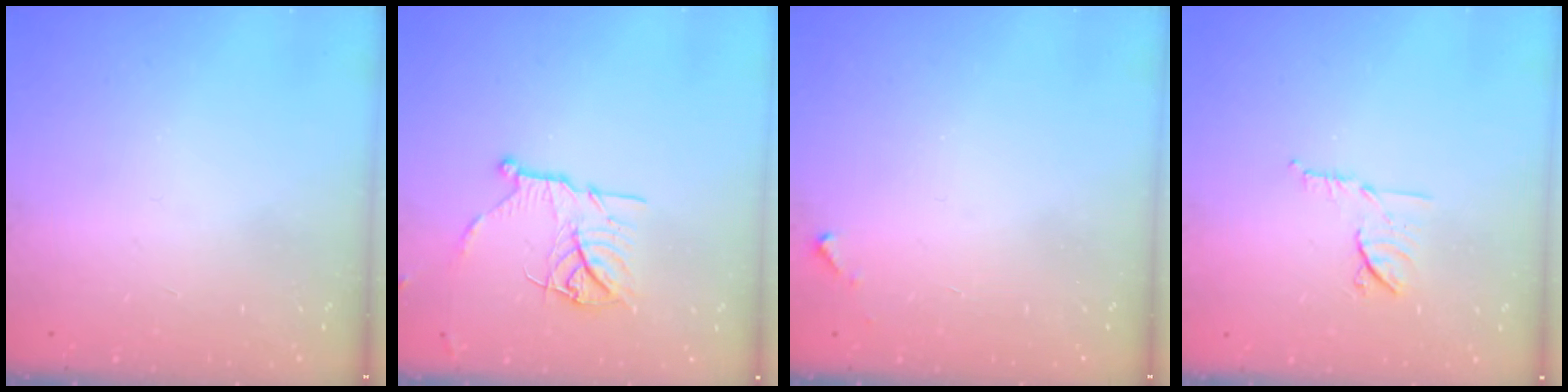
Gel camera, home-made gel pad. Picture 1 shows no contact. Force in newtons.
{"total": 12.8, "press": 12.8, "slide": 1.1}
{"total": 2.8, "press": 2.8, "slide": 0.1}
{"total": 8.0, "press": 7.9, "slide": 1.0}